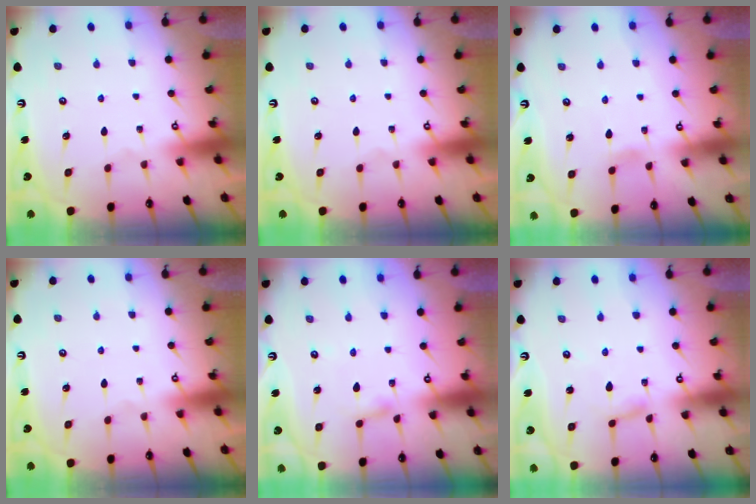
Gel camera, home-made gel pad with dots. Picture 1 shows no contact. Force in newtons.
{"total": 0.0}
{"total": 2.9, "press": 2.8, "slide": 0.3}
{"total": 0.0}
{"total": 1.8, "press": 1.7, "slide": 0.2}
{"total": 2.8, "press": 2.7, "slide": 0.3}